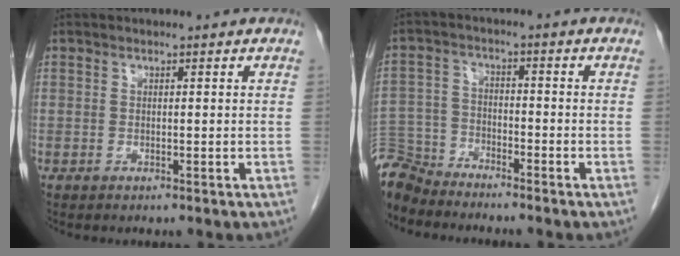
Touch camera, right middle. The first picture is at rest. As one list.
[{"total": 6.8, "force": [-6.7, 1.2, 0.1], "torque": [-0.005, -0.004, -0.135]}]